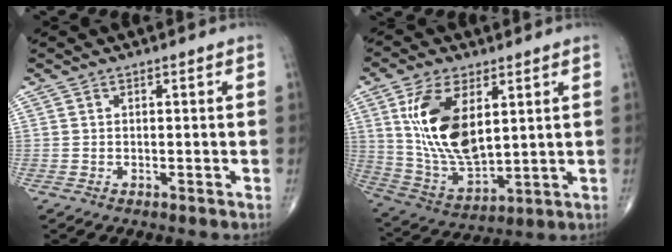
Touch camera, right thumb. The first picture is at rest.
{"total": 16.3, "force": [4.7, 8.2, 13.3], "torque": [-0.250, -0.024, 0.104]}